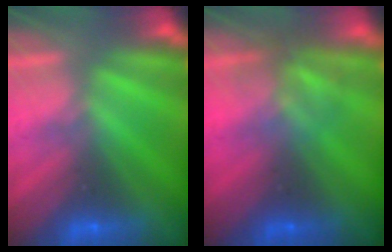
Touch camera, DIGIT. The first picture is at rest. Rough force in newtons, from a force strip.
{"total": 2.5}